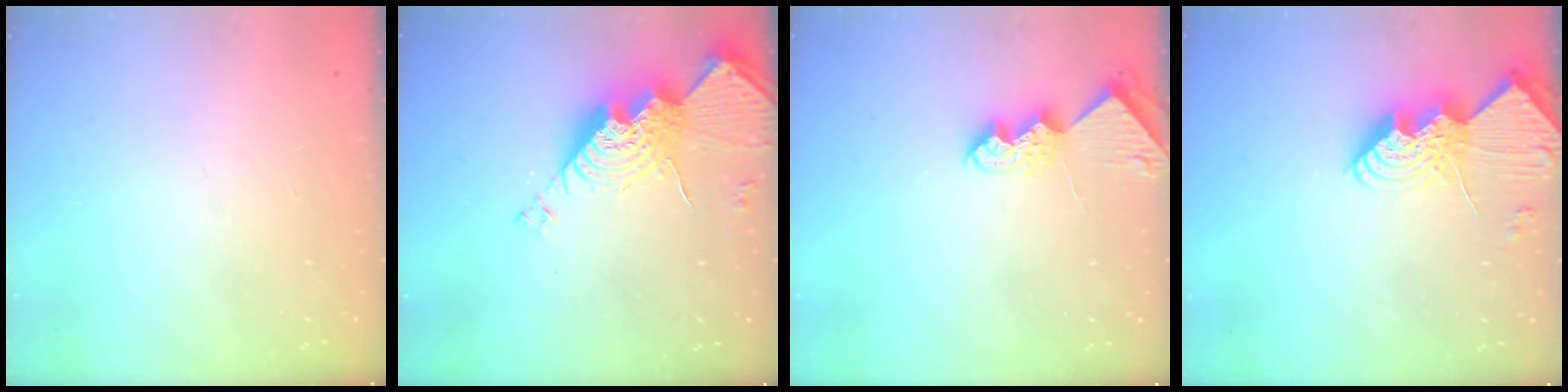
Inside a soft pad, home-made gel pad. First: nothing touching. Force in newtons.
{"total": 17.1, "press": 17.1, "slide": 1.3}
{"total": 7.7, "press": 7.6, "slide": 0.6}
{"total": 13.7, "press": 13.7, "slide": 1.2}